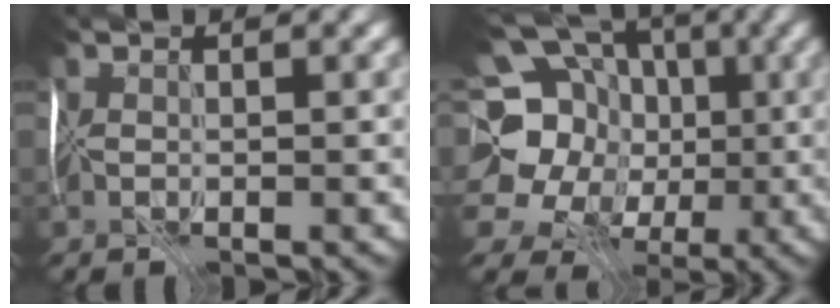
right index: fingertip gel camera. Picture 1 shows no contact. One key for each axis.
{"total": 16.6, "fx": 2.8, "fy": 14.5, "fz": 7.5, "tx": -0.167, "ty": 0.031, "tz": 0.035}